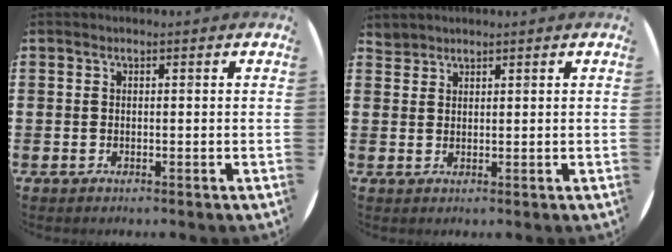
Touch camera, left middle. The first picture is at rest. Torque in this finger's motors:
{"motor_torque": [-0.29, -0.15, -0.10, 0.00]}